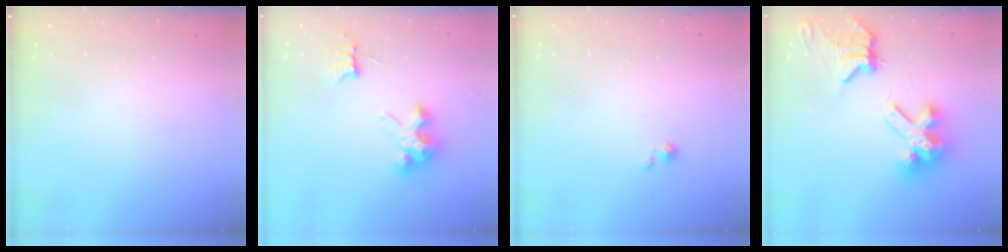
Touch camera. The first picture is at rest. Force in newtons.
{"total": 6.8, "press": 6.8, "slide": 0.5}
{"total": 2.3, "press": 2.2, "slide": 0.3}
{"total": 11.5, "press": 11.4, "slide": 1.5}